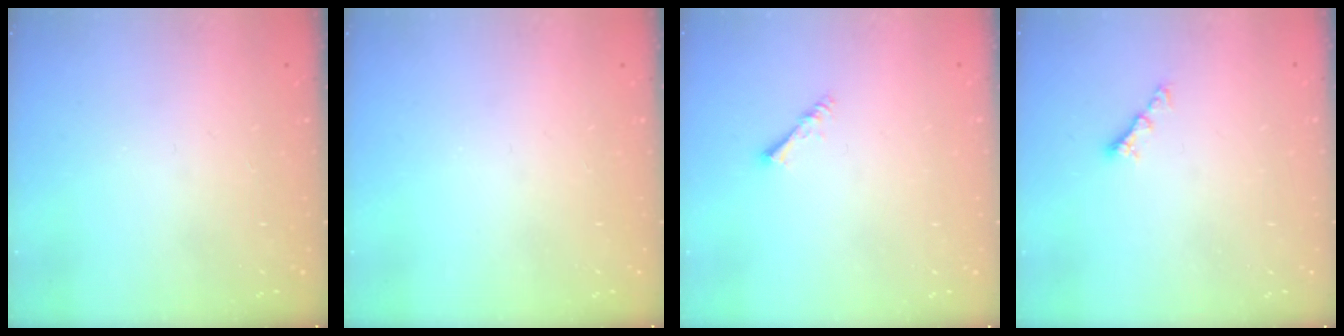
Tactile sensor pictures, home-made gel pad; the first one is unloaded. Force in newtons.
{"total": 0.0}
{"total": 1.6, "press": 1.5, "slide": 0.3}
{"total": 3.4, "press": 3.3, "slide": 0.6}